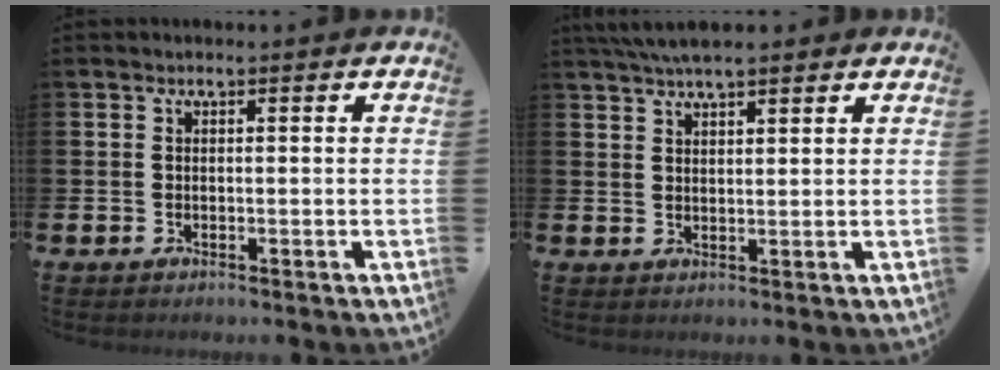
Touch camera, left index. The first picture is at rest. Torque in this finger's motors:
{"motor_torque": [0.73, -1.15, 0.09, 0.05]}